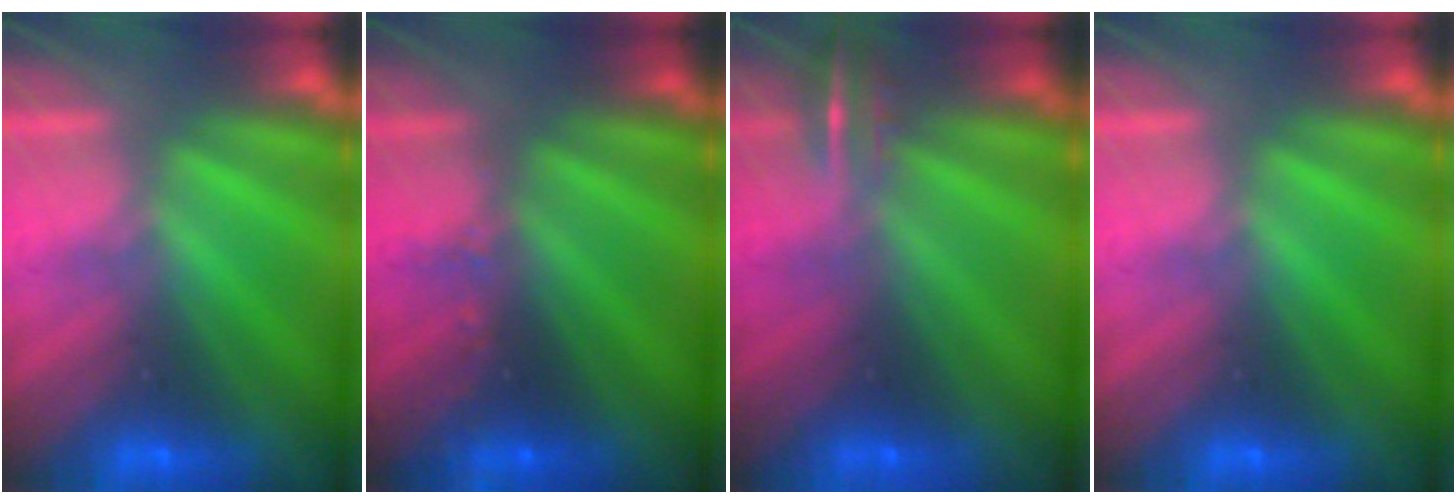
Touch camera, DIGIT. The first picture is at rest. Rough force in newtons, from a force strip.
{"total": 2.4}
{"total": 4.9}
{"total": 0.0}